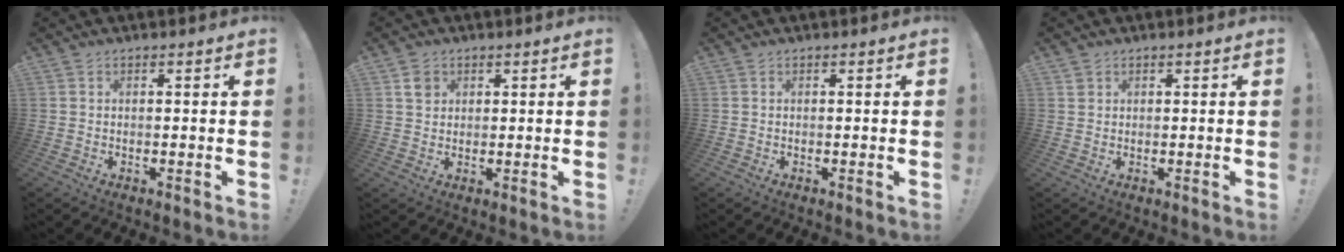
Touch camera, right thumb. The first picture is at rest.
{"total": 3.1, "force": [1.6, 2.4, 1.0], "torque": [-0.001, -0.006, 0.027]}
{"total": 0.0}
{"total": 1.0, "force": [0.8, 0.5, 0.3], "torque": [0.001, -0.004, 0.014]}